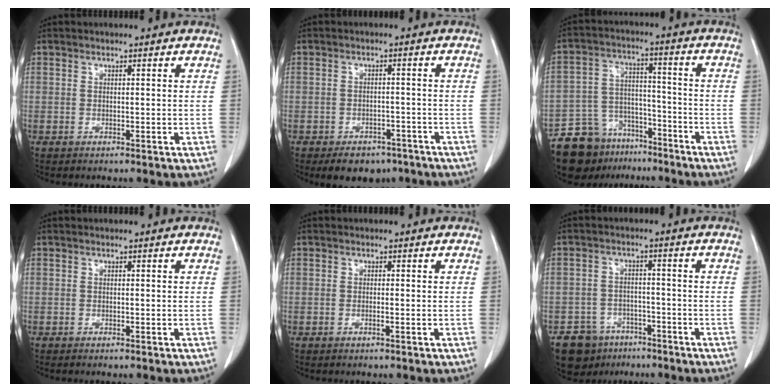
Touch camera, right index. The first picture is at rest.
{"total": 6.6, "force": [-4.9, 3.9, 2.3], "torque": [-0.022, 0.005, -0.064]}
{"total": 12.5, "force": [-9.4, 7.4, 3.5], "torque": [-0.066, 0.036, -0.152]}
{"total": 0.8, "force": [-0.7, 0.1, 0.4], "torque": [-0.008, -0.002, -0.009]}
{"total": 0.6, "force": [-0.2, -0.1, 0.5], "torque": [-0.010, 0.000, -0.004]}
{"total": 7.4, "force": [-4.9, 5.5, 0.8], "torque": [-0.009, 0.013, -0.070]}